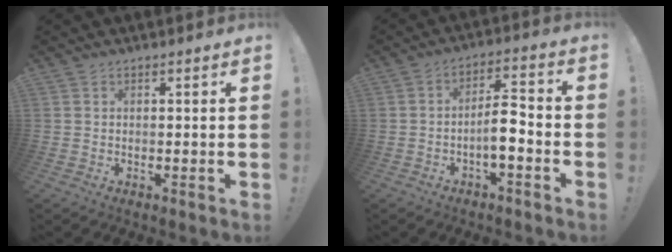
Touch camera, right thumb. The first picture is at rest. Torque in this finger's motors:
{"motor_torque": [3.09, 1.93, 1.69, -1.08, 0.63]}